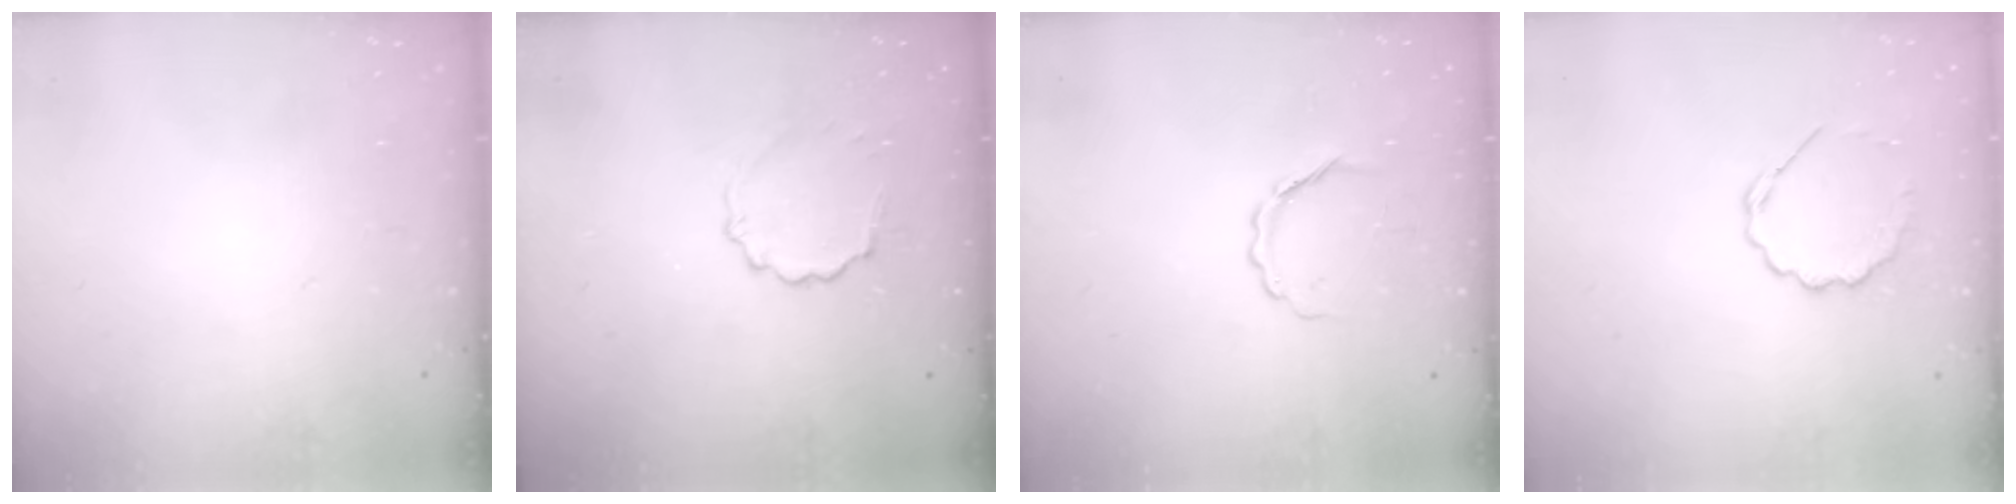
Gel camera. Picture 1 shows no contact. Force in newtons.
{"total": 4.2, "press": 4.1, "slide": 1.0}
{"total": 4.6, "press": 4.5, "slide": 0.7}
{"total": 6.6, "press": 6.3, "slide": 1.9}